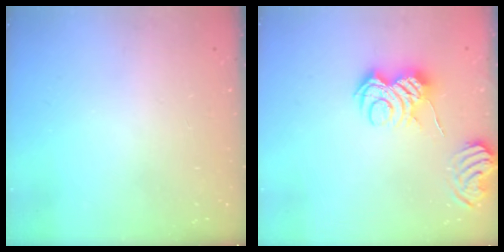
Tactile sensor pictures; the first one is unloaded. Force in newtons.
{"total": 7.0, "press": 7.0, "slide": 0.6}